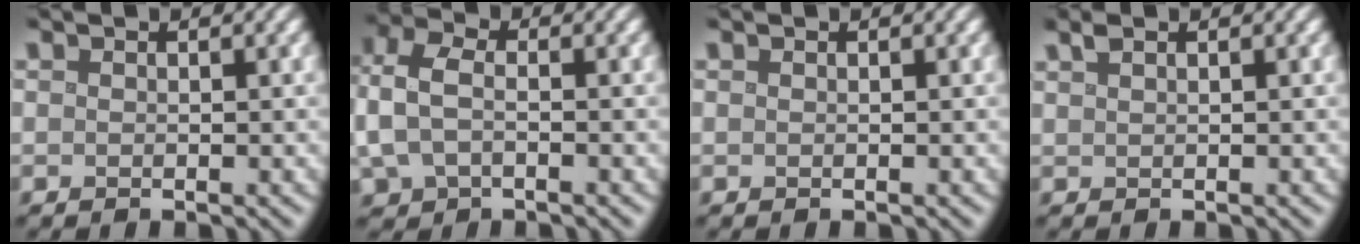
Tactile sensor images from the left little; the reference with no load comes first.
{"total": 5.2, "force": [-0.2, 3.6, 3.7], "torque": [-0.099, 0.005, -0.012]}
{"total": 0.0}
{"total": 1.0, "force": [0.8, 0.2, 0.6], "torque": [-0.014, 0.006, 0.015]}